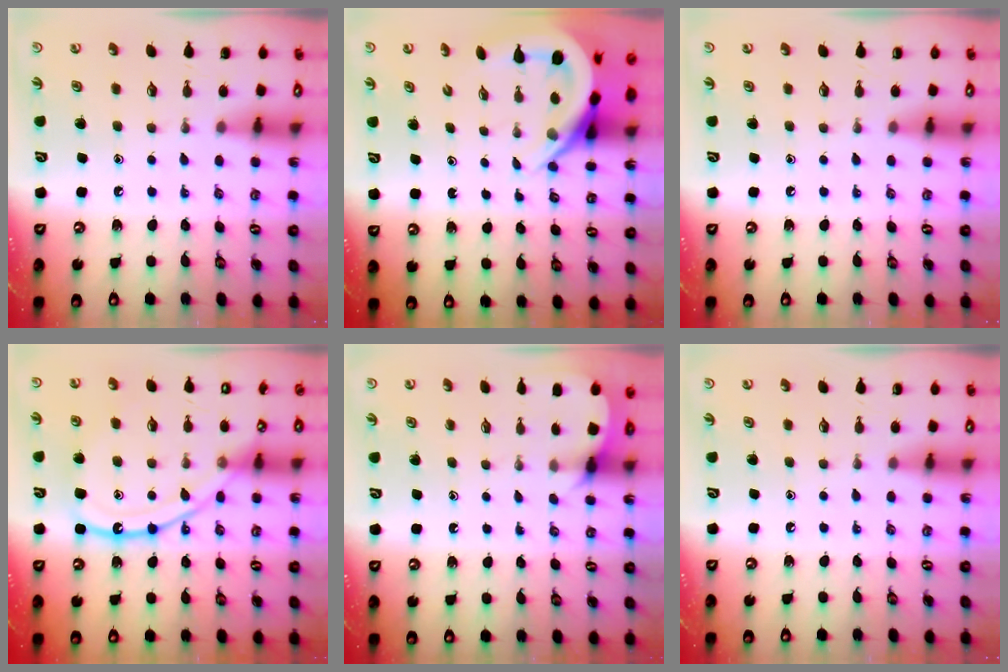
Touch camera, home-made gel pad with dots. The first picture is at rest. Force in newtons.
{"total": 7.5, "press": 7.5, "slide": 1.1}
{"total": 0.0}
{"total": 14.3, "press": 14.2, "slide": 1.3}
{"total": 4.4, "press": 4.4, "slide": 0.3}
{"total": 0.0}